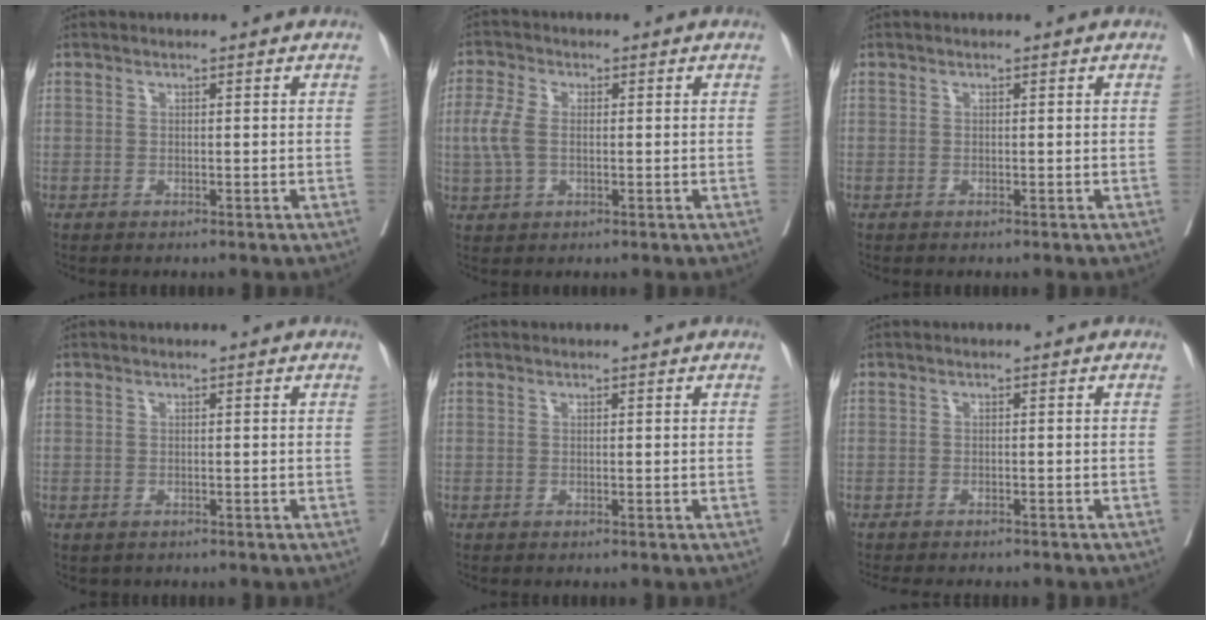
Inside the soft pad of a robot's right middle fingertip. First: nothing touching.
{"total": 4.9, "force": [0.0, 2.7, 4.1], "torque": [-0.120, 0.006, -0.003]}
{"total": 0.0}
{"total": 0.7, "force": [-0.5, 0.5, 0.1], "torque": [-0.009, 0.001, -0.003]}
{"total": 0.0}
{"total": 6.8, "force": [-6.1, 1.1, 2.8], "torque": [-0.026, -0.002, -0.081]}